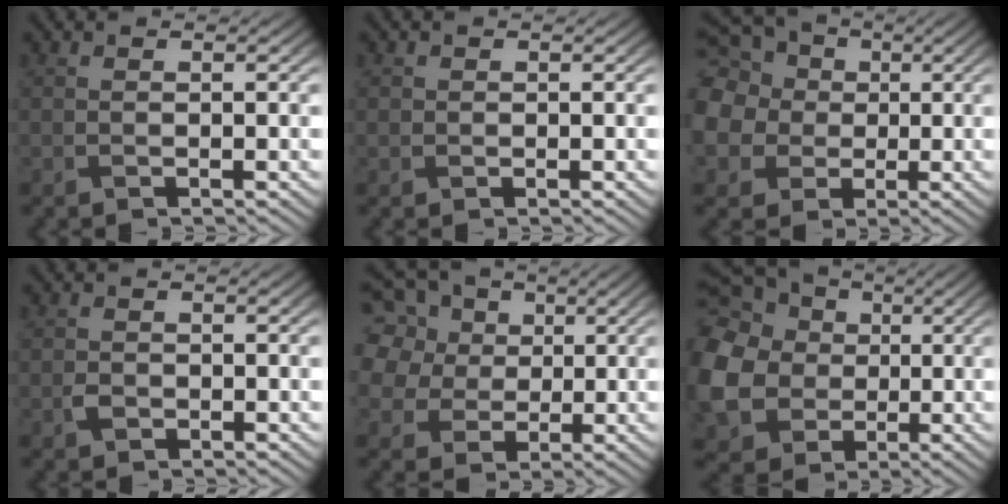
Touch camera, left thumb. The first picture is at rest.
{"total": 0.9, "force": [0.1, 0.9, 0.1], "torque": [0.000, -0.004, 0.000]}
{"total": 14.7, "force": [2.4, 13.1, 6.2], "torque": [-0.242, 0.019, 0.016]}
{"total": 1.3, "force": [-0.6, 1.0, 0.6], "torque": [-0.014, -0.002, -0.013]}
{"total": 13.7, "force": [5.1, 11.0, 6.3], "torque": [-0.221, 0.029, 0.097]}
{"total": 17.8, "force": [1.2, 15.8, 8.2], "torque": [-0.294, -0.005, -0.006]}